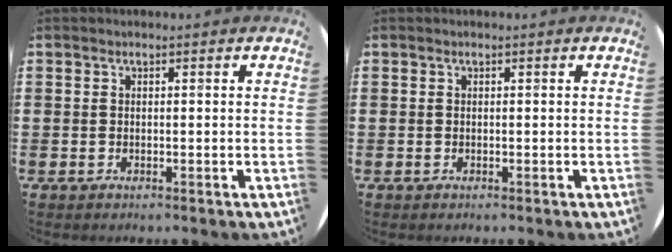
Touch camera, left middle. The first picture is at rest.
{"total": 0.0}